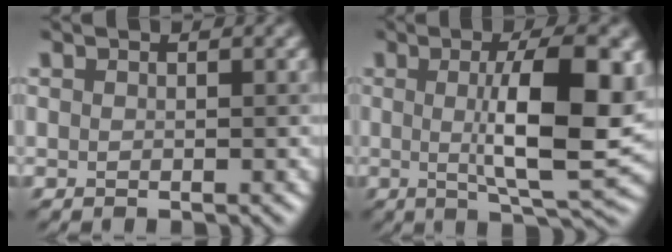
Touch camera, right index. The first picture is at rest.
{"total": 9.6, "force": [0.7, 2.3, 9.3], "torque": [-0.133, -0.004, 0.014]}